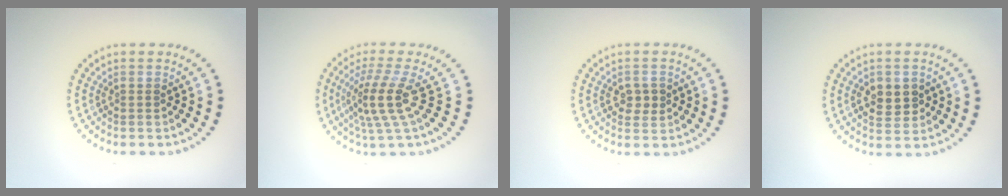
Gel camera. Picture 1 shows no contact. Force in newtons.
{"total": 4.1, "press": 2.8, "slide": 2.9}
{"total": 1.9, "press": 1.9, "slide": 0.2}
{"total": 2.9, "press": 2.8, "slide": 0.4}